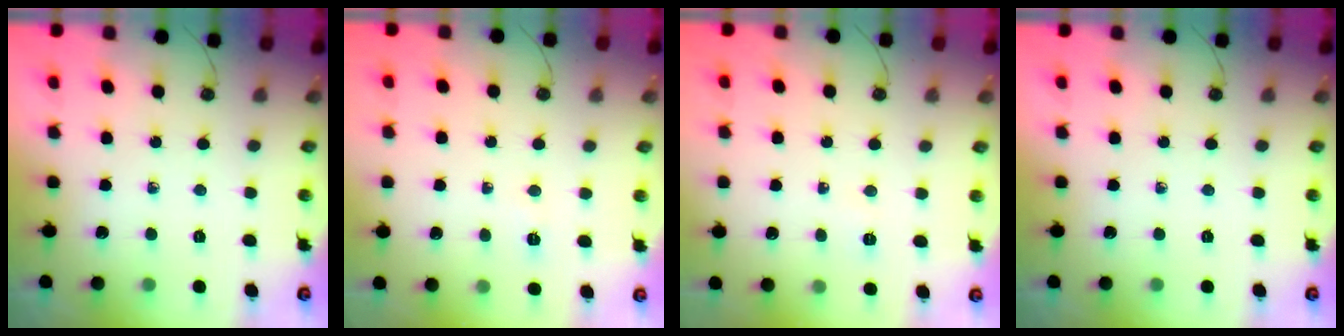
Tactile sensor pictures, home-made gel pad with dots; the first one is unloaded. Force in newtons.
{"total": 3.0, "press": 3.0, "slide": 0.5}
{"total": 2.6, "press": 2.4, "slide": 0.9}
{"total": 0.0}